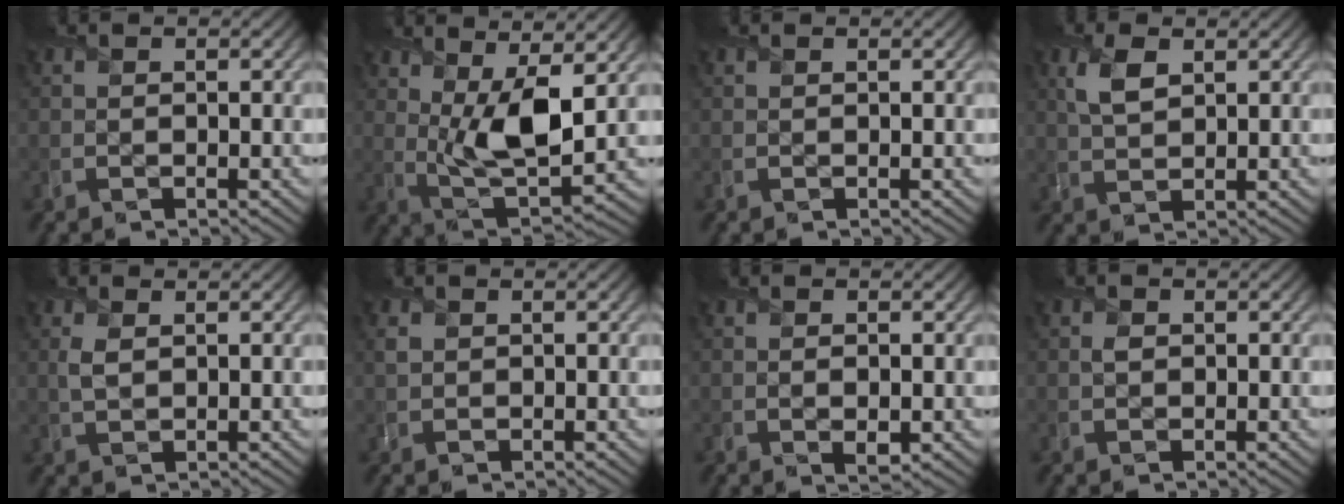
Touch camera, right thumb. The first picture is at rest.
{"total": 9.7, "force": [2.8, 4.0, 8.4], "torque": [-0.165, -0.009, 0.057]}
{"total": 0.0}
{"total": 3.8, "force": [1.8, 1.8, 2.8], "torque": [-0.071, 0.004, 0.036]}
{"total": 2.0, "force": [0.8, 1.0, 1.6], "torque": [-0.045, 0.001, 0.016]}
{"total": 1.0, "force": [0.6, 0.8, 0.4], "torque": [-0.012, 0.002, 0.011]}
{"total": 1.3, "force": [0.0, 0.5, 1.2], "torque": [-0.023, -0.006, 0.004]}
{"total": 0.9, "force": [0.2, 0.8, 0.3], "torque": [-0.008, -0.002, 0.006]}